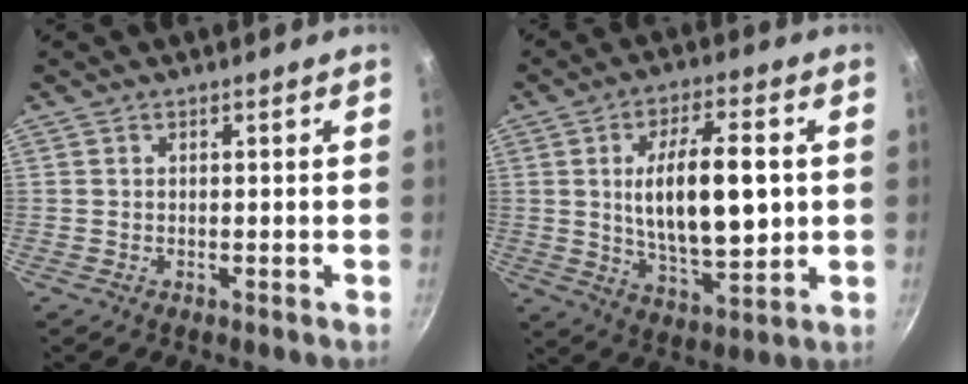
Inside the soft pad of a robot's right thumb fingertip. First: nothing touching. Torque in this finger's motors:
{"motor_torque": [-0.52, 1.61, 0.66, 0.55, 0.28]}